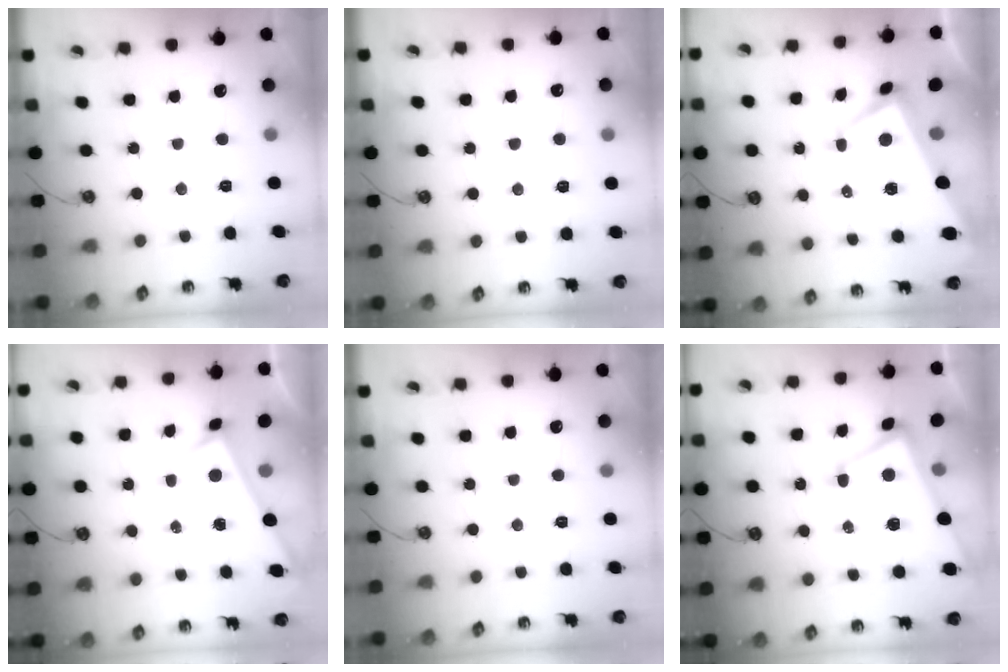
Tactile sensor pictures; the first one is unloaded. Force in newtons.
{"total": 1.5, "press": 1.4, "slide": 0.3}
{"total": 2.1, "press": 1.9, "slide": 0.9}
{"total": 3.0, "press": 3.0, "slide": 0.2}
{"total": 0.0}
{"total": 1.4, "press": 1.1, "slide": 0.9}